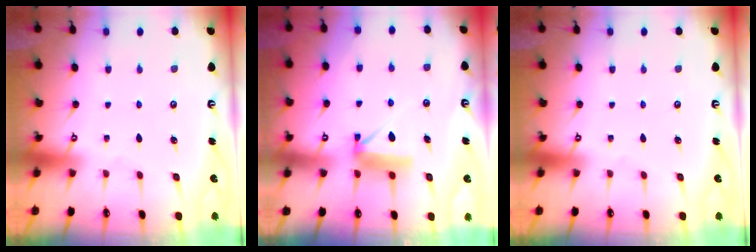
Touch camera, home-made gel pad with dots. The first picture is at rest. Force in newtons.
{"total": 8.4, "press": 8.4, "slide": 0.1}
{"total": 0.0}